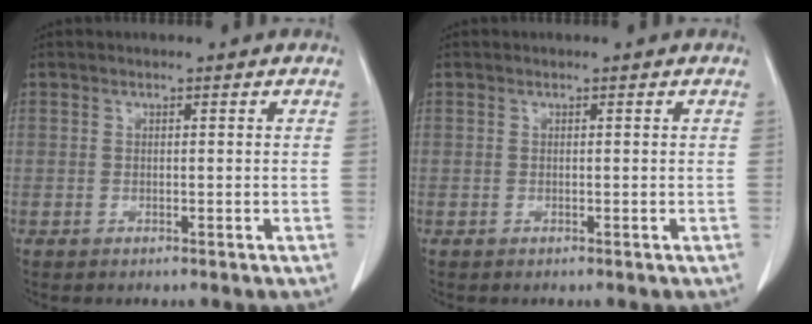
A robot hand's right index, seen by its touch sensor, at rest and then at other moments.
{"total": 0.0}